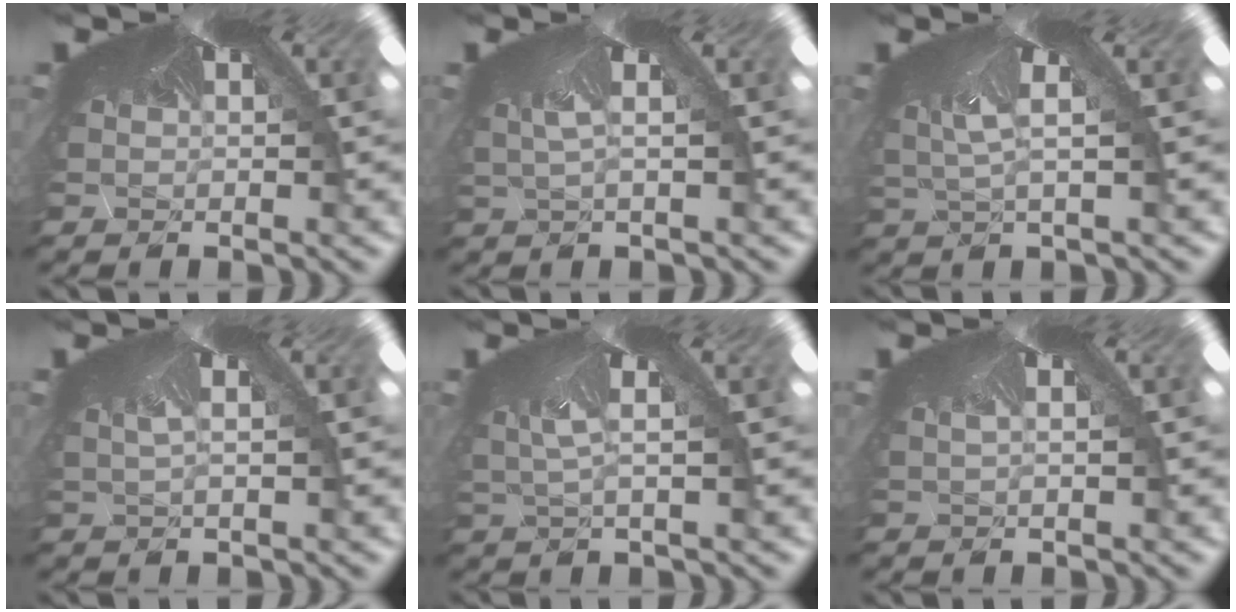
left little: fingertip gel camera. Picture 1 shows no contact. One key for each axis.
{"total": 2.7, "fx": -1.9, "fy": -1.8, "fz": -0.6, "tx": 0.008, "ty": -0.024, "tz": -0.013}
{"total": 2.6, "fx": -2.1, "fy": -1.4, "fz": -0.2, "tx": -0.019, "ty": -0.029, "tz": -0.010}
{"total": 1.7, "fx": -1.4, "fy": -0.9, "fz": 0.0, "tx": 0.010, "ty": -0.015, "tz": -0.010}
{"total": 2.7, "fx": -2.0, "fy": -1.8, "fz": -0.3, "tx": -0.013, "ty": -0.027, "tz": -0.006}
{"total": 0.8, "fx": -0.5, "fy": -0.7, "fz": 0.0, "tx": 0.013, "ty": -0.005, "tz": -0.007}